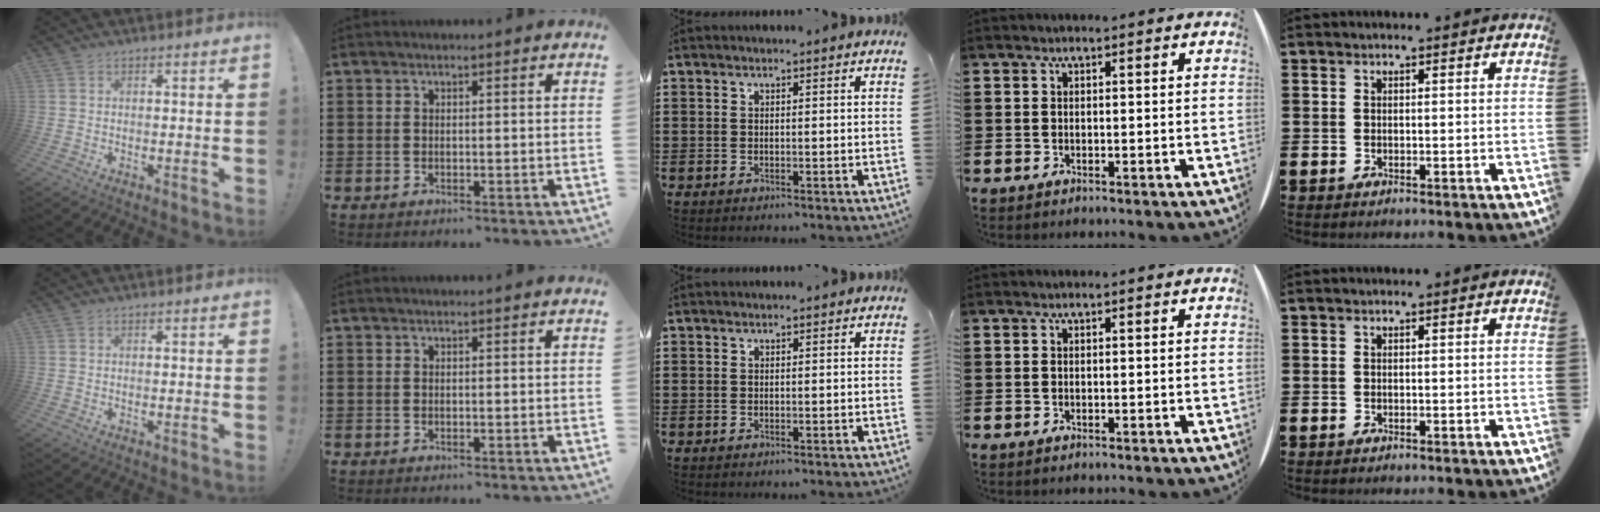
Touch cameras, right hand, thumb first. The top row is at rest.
{}